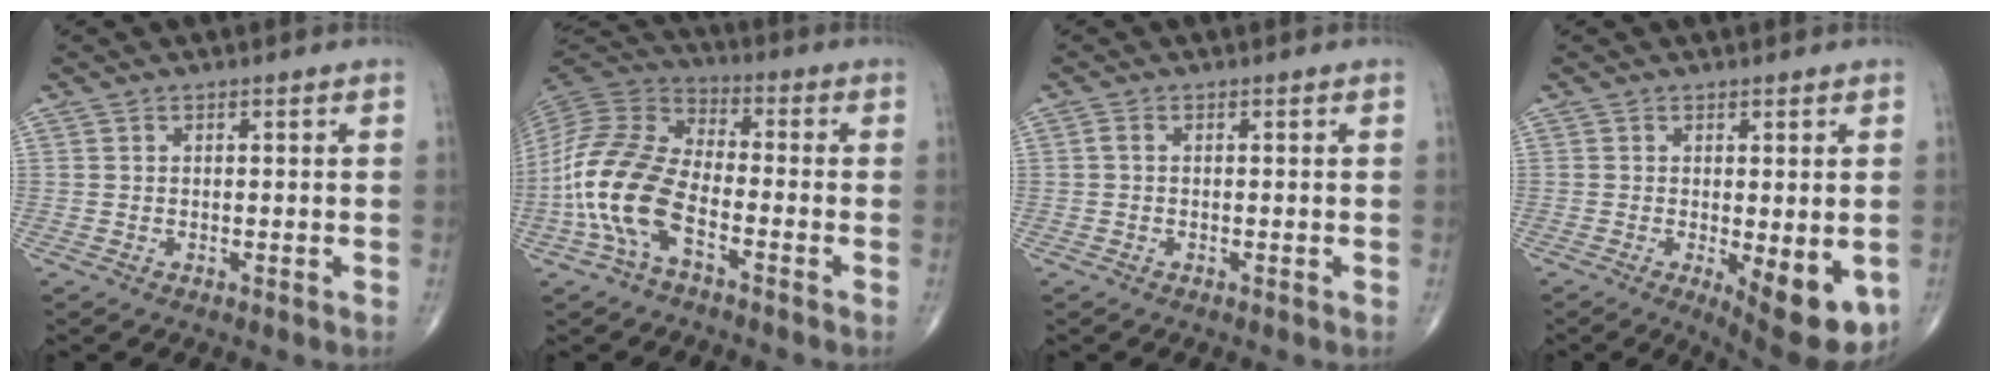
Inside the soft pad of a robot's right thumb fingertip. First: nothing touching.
{"total": 15.2, "force": [-5.4, 7.4, 12.1], "torque": [-0.257, 0.038, -0.113]}
{"total": 0.8, "force": [0.0, 0.4, 0.7], "torque": [-0.014, 0.000, -0.003]}
{"total": 10.2, "force": [-2.8, 3.4, 9.2], "torque": [-0.107, -0.022, -0.029]}